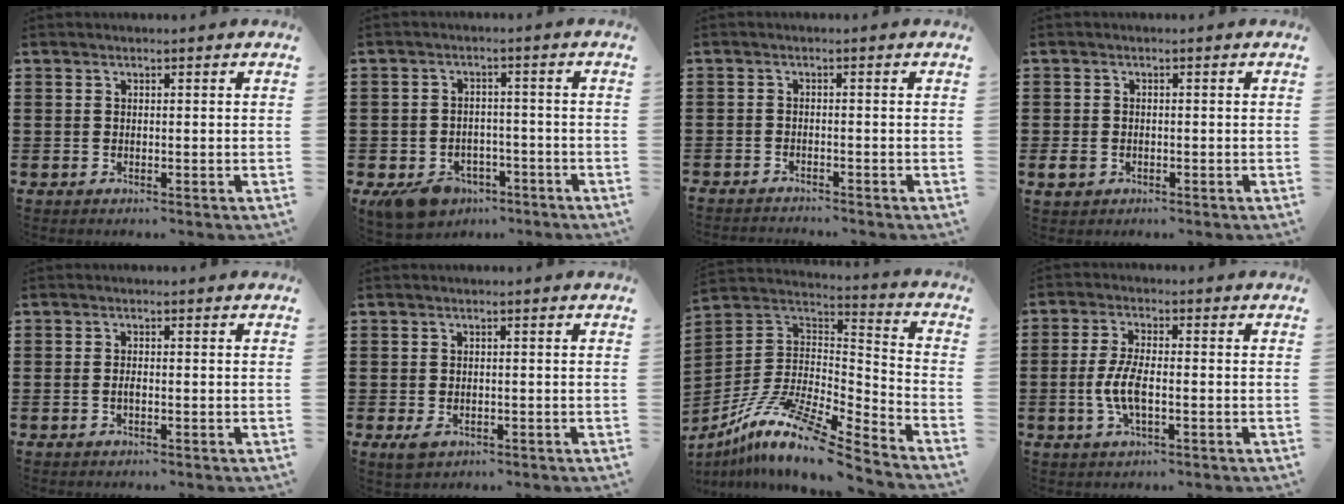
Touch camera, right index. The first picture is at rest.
{"total": 5.3, "force": [-4.2, 2.6, 1.8], "torque": [-0.043, 0.012, -0.080]}
{"total": 1.5, "force": [-1.5, 0.0, -0.1], "torque": [-0.001, 0.003, -0.032]}
{"total": 1.9, "force": [-0.9, 1.5, 0.7], "torque": [-0.022, -0.002, -0.022]}
{"total": 1.0, "force": [-0.2, 0.3, 0.9], "torque": [-0.018, -0.002, -0.004]}
{"total": 1.4, "force": [-0.6, 0.8, 0.9], "torque": [-0.026, -0.004, -0.014]}
{"total": 12.3, "force": [-9.0, 1.9, 8.2], "torque": [-0.167, 0.008, -0.178]}
{"total": 5.4, "force": [-1.1, 2.0, 4.9], "torque": [-0.114, -0.004, -0.027]}